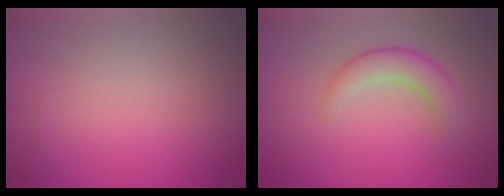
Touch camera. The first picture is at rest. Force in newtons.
{"total": 3.1, "press": 3.1, "slide": 0.3}